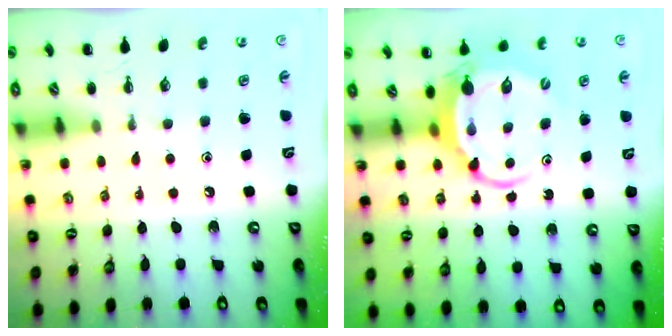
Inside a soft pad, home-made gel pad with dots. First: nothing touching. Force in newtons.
{"total": 5.6, "press": 5.5, "slide": 1.0}